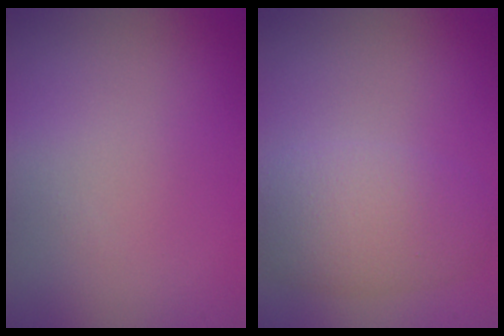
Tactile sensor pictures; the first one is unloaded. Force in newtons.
{"total": 5.3, "press": 5.3, "slide": 0.3}